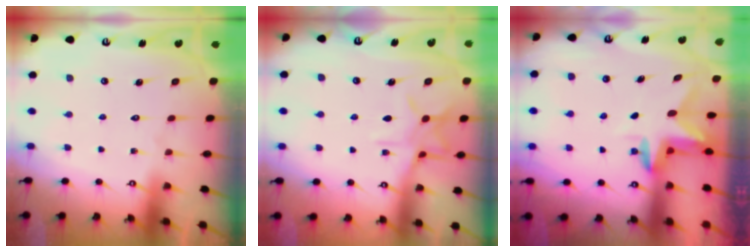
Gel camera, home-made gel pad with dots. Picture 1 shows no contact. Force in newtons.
{"total": 8.3, "press": 8.2, "slide": 0.6}
{"total": 3.0, "press": 3.0, "slide": 0.3}